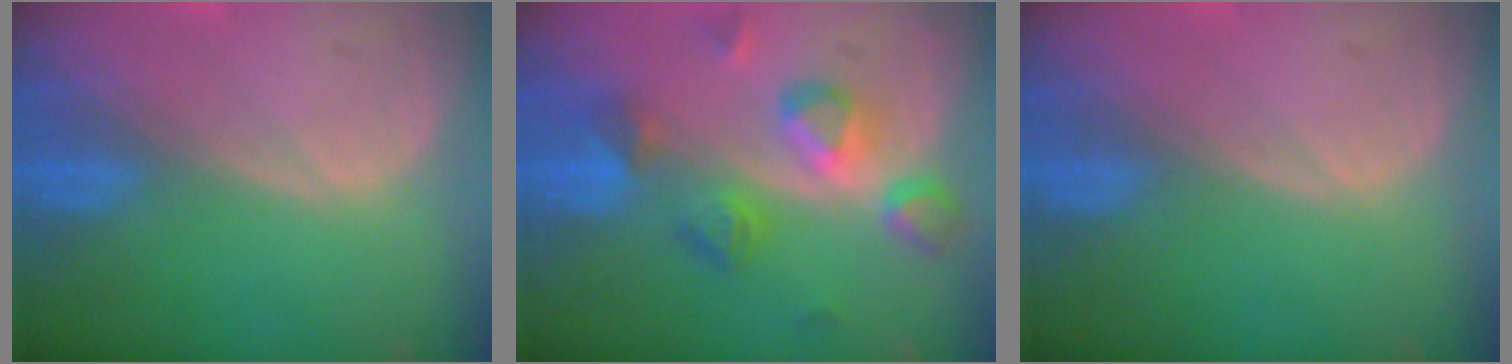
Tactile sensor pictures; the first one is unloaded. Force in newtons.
{"total": 7.4, "press": 7.3, "slide": 0.8}
{"total": 0.0}